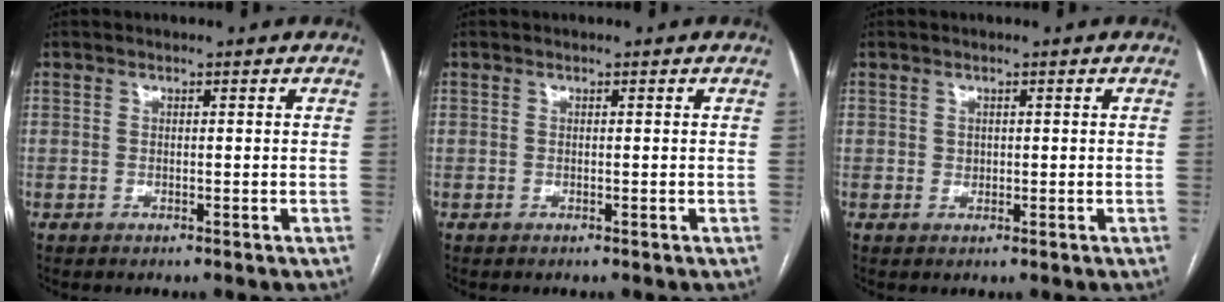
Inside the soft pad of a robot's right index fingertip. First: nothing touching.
{"total": 0.0}
{"total": 0.9, "force": [0.2, 0.8, 0.3], "torque": [-0.003, 0.000, 0.005]}